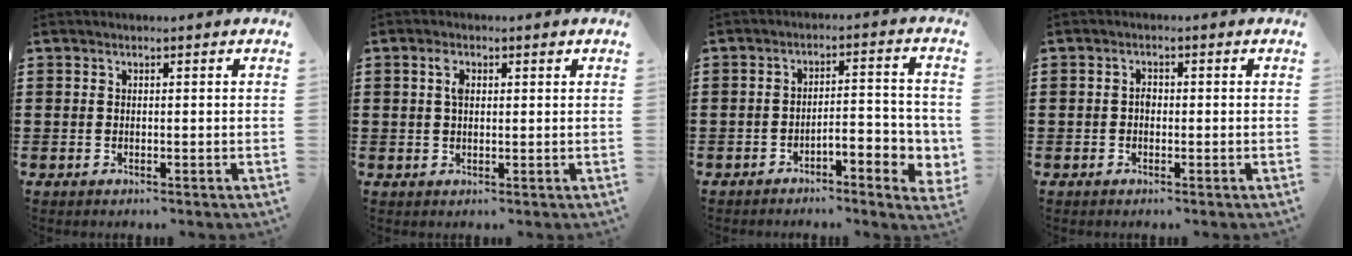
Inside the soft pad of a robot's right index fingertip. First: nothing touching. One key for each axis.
{"total": 2.6, "fx": 0.8, "fy": 1.1, "fz": 2.2, "tx": -0.039, "ty": 0.004, "tz": 0.011}
{"total": 4.3, "fx": -2.6, "fy": 1.3, "fz": 3.2, "tx": -0.054, "ty": 0.007, "tz": -0.050}
{"total": 1.4, "fx": -0.3, "fy": 0.9, "fz": 1.1, "tx": -0.022, "ty": 0.002, "tz": -0.006}